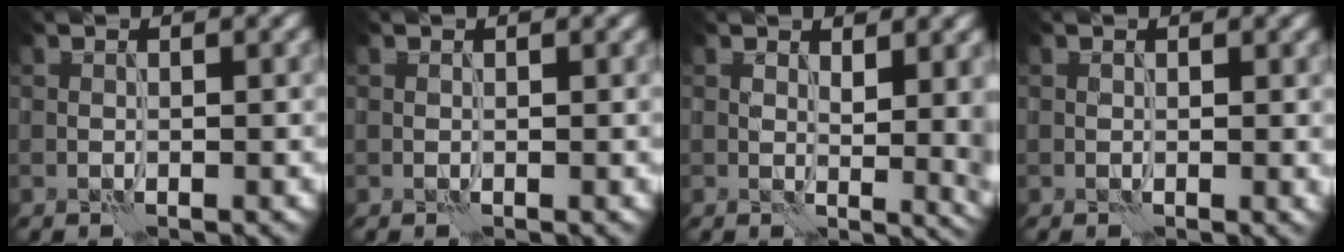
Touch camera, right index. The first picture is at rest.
{"total": 0.0}
{"total": 3.9, "force": [1.1, 1.5, 3.4], "torque": [-0.048, -0.004, 0.023]}
{"total": 0.9, "force": [0.3, 0.3, 0.7], "torque": [-0.011, -0.003, 0.004]}